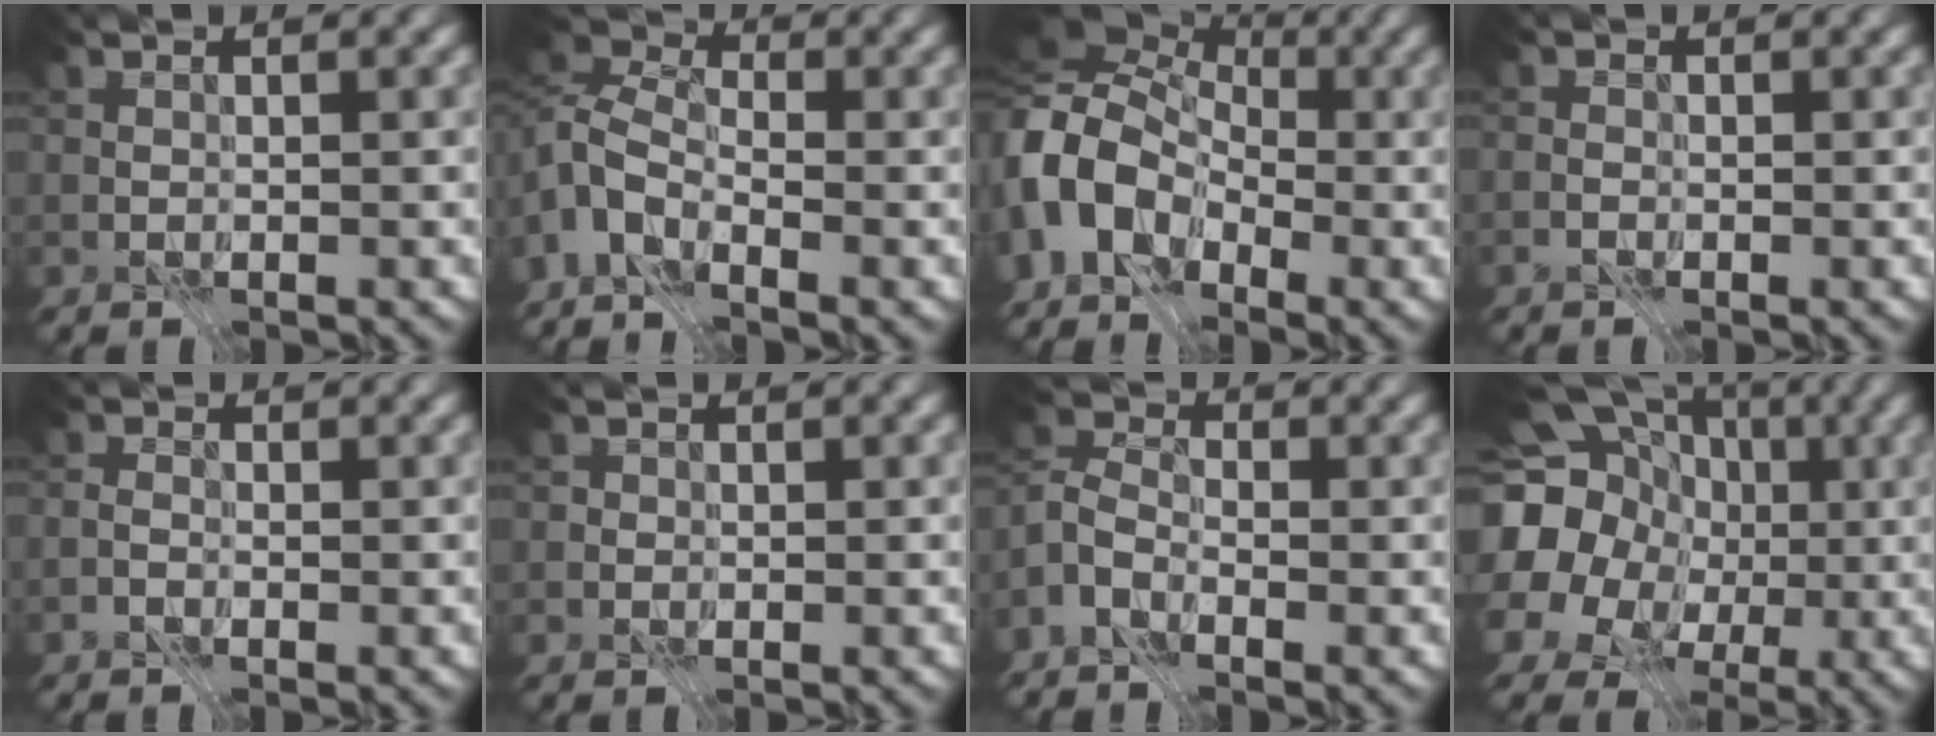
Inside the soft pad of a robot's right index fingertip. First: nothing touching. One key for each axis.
{"total": 5.4, "fx": -3.6, "fy": 2.4, "fz": 3.2, "tx": -0.067, "ty": -0.003, "tz": -0.087}
{"total": 9.6, "fx": -2.6, "fy": 7.1, "fz": 6.0, "tx": -0.139, "ty": 0.001, "tz": -0.055}
{"total": 1.2, "fx": -0.5, "fy": 0.9, "fz": 0.5, "tx": 0.009, "ty": 0.008, "tz": -0.019}
{"total": 1.3, "fx": -0.9, "fy": 0.7, "fz": 0.6, "tx": 0.004, "ty": 0.006, "tz": -0.021}
{"total": 0.7, "fx": -0.1, "fy": 0.7, "fz": 0.1, "tx": 0.004, "ty": 0.002, "tz": -0.003}
{"total": 4.2, "fx": -3.2, "fy": 1.9, "fz": 2.1, "tx": -0.034, "ty": -0.006, "tz": -0.064}
{"total": 18.4, "fx": 1.5, "fy": 16.1, "fz": 8.7, "tx": -0.205, "ty": 0.025, "tz": -0.001}